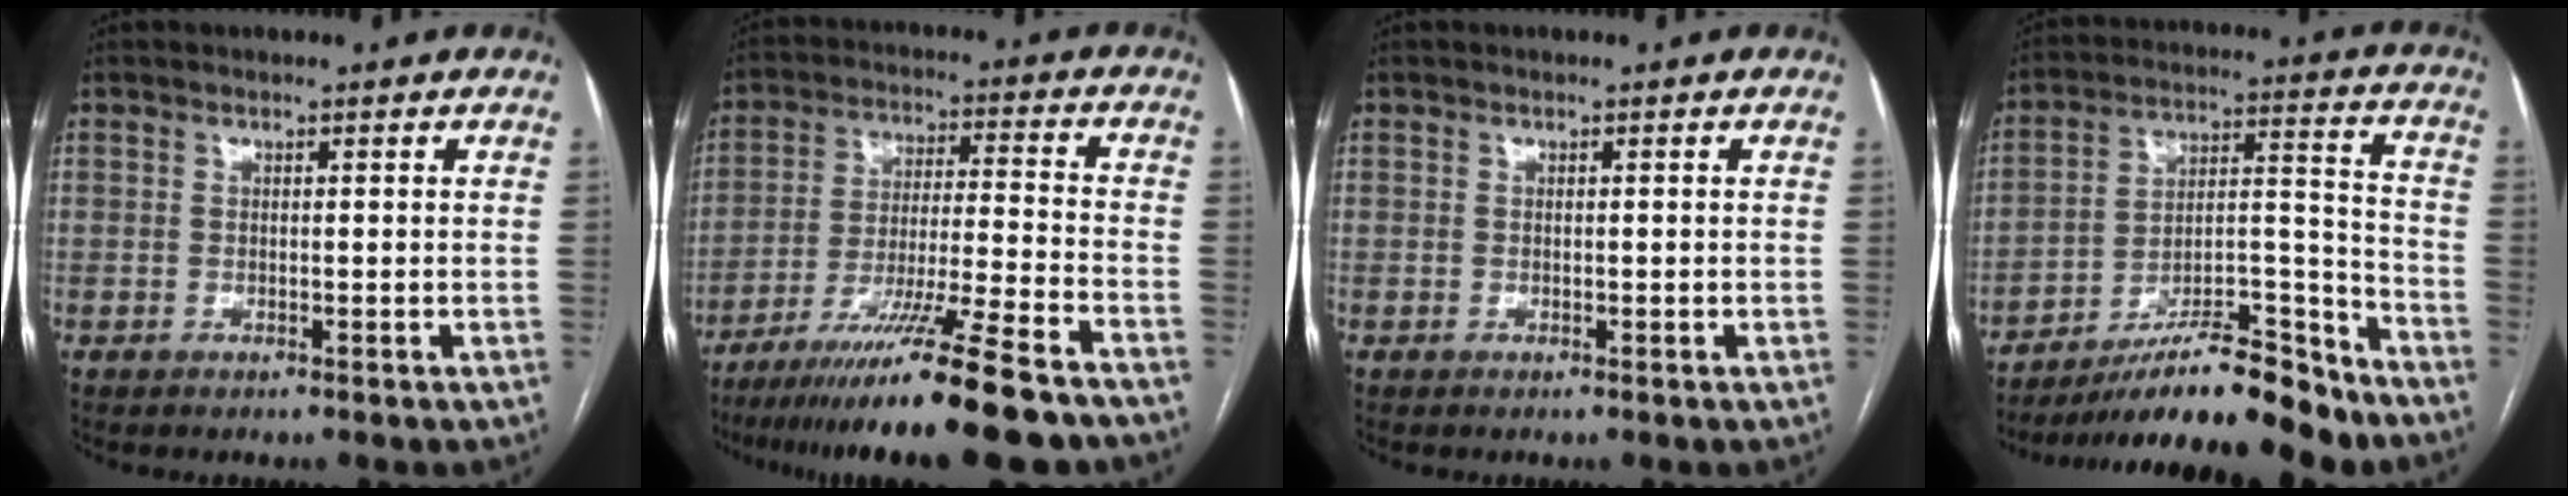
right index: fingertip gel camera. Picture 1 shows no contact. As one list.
[{"total": 18.2, "force": [-14.2, -0.8, 11.5], "torque": [-0.185, -0.033, -0.234]}, {"total": 0.0}, {"total": 19.7, "force": [-16.6, 2.7, 10.2], "torque": [-0.150, 0.019, -0.279]}]